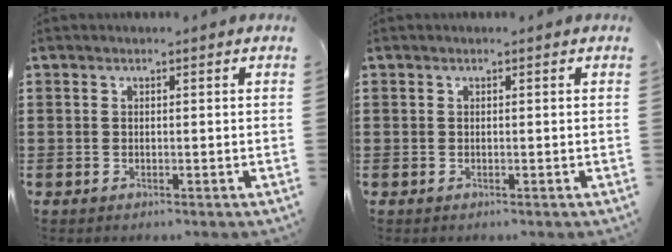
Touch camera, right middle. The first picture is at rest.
{"total": 0.0}